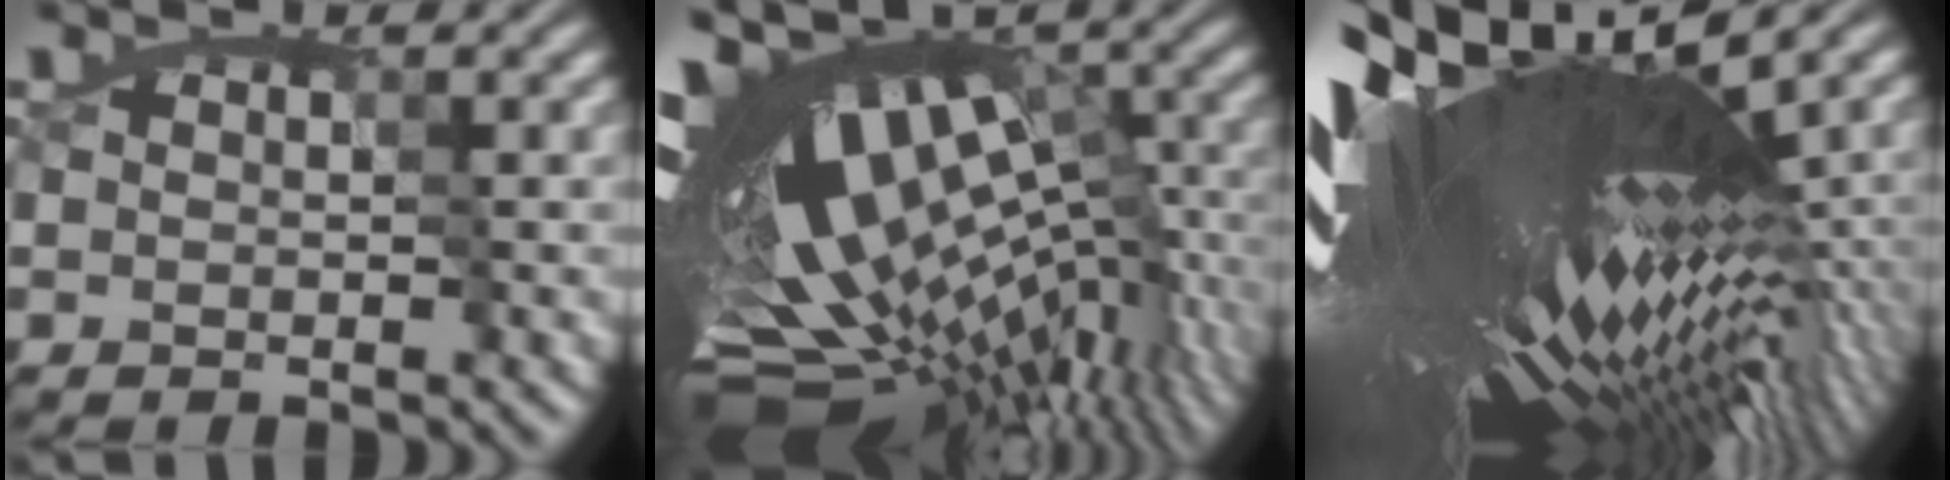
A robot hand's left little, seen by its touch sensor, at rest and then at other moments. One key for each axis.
{"total": 15.8, "fx": -1.7, "fy": 6.9, "fz": 14.2, "tx": -0.186, "ty": 0.000, "tz": 0.002}
{"total": 18.2, "fx": 1.4, "fy": 3.8, "fz": 17.7, "tx": -0.306, "ty": -0.019, "tz": 0.052}